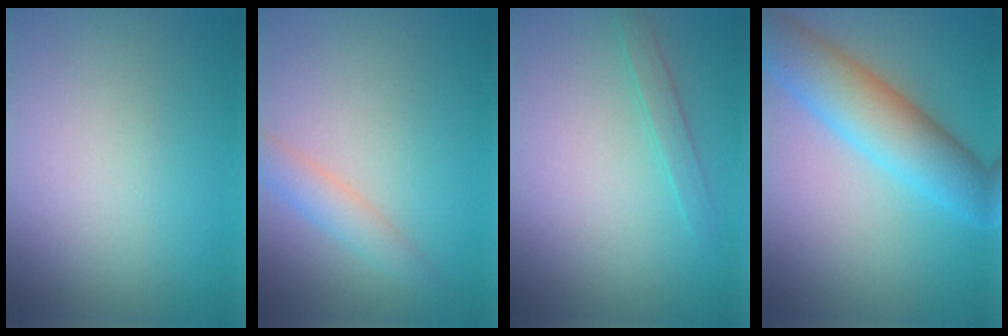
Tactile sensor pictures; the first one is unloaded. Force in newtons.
{"total": 2.3, "press": 2.3, "slide": 0.0}
{"total": 1.3, "press": 1.3, "slide": 0.1}
{"total": 7.4, "press": 7.4, "slide": 0.3}